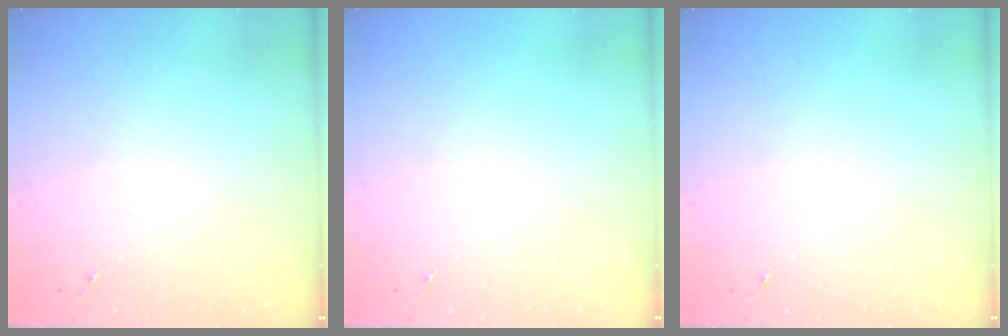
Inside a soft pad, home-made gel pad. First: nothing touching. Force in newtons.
{"total": 0.0}
{"total": 0.0}